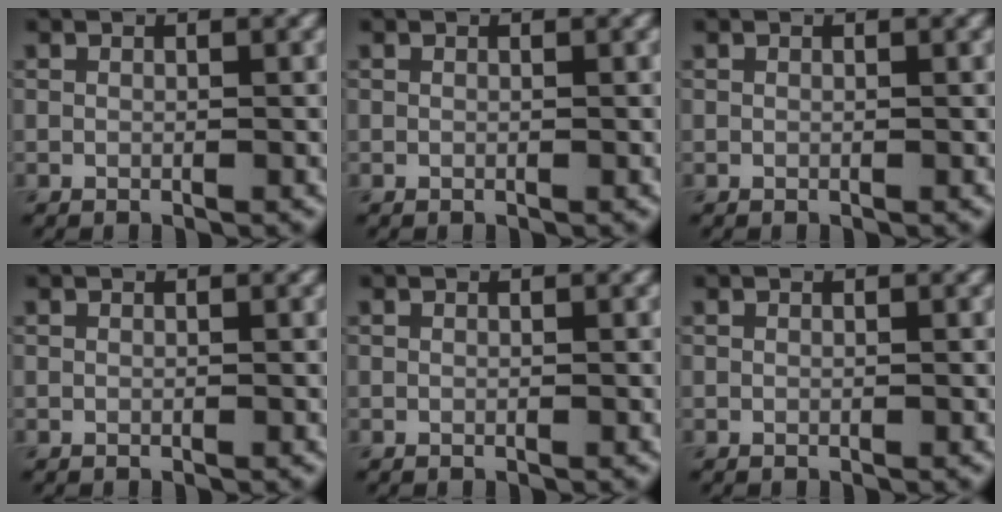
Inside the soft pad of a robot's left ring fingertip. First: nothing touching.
{"total": 0.0}
{"total": 0.0}
{"total": 0.0}
{"total": 0.0}
{"total": 0.0}